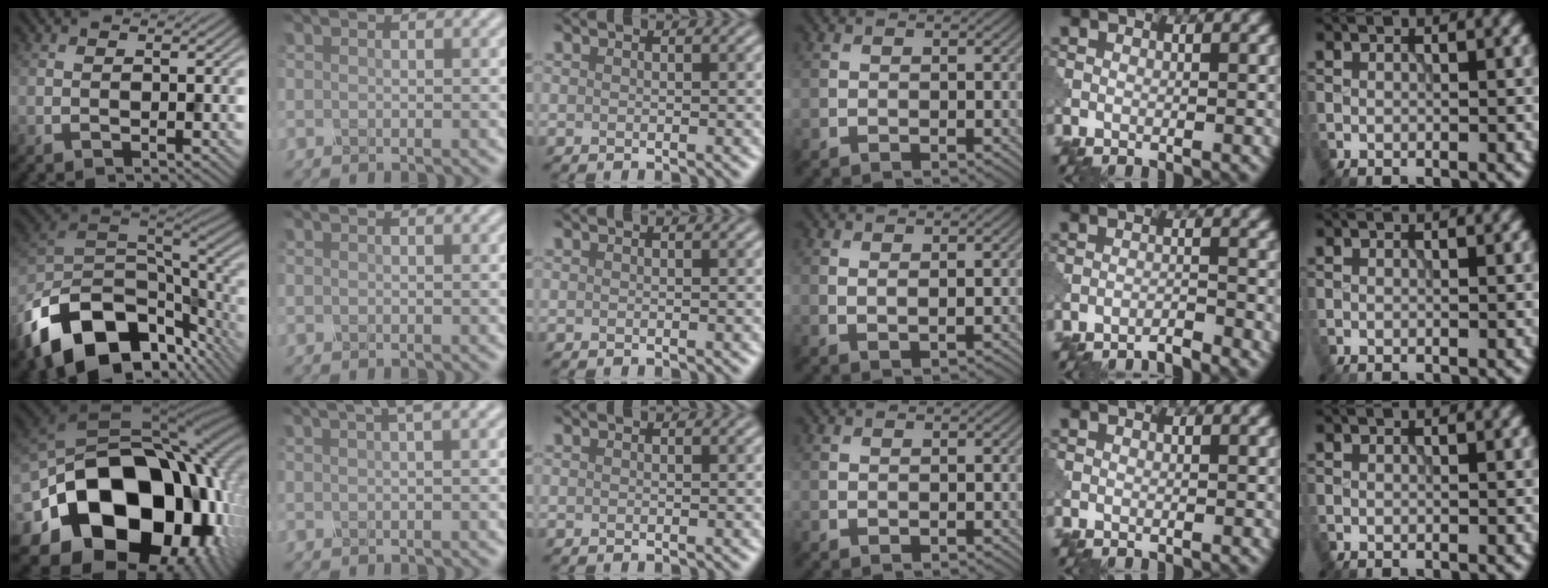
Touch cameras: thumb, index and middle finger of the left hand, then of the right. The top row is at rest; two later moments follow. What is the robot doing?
{"motion": "shake", "object": "sieve"}